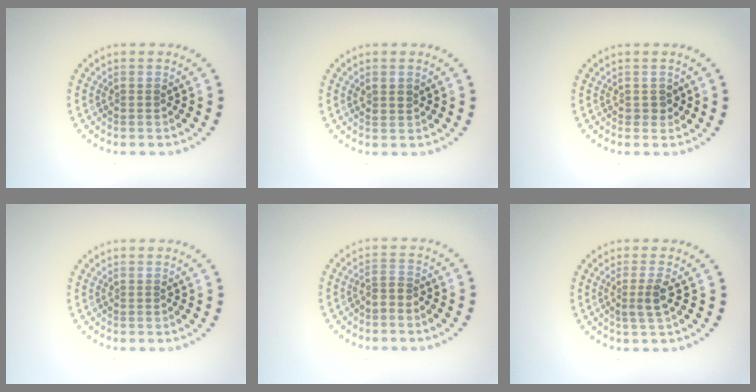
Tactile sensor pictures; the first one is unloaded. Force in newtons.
{"total": 1.1, "press": 1.0, "slide": 0.5}
{"total": 0.8, "press": 0.8, "slide": 0.2}
{"total": 0.0}
{"total": 1.2, "press": 0.7, "slide": 0.9}
{"total": 1.9, "press": 1.5, "slide": 1.1}